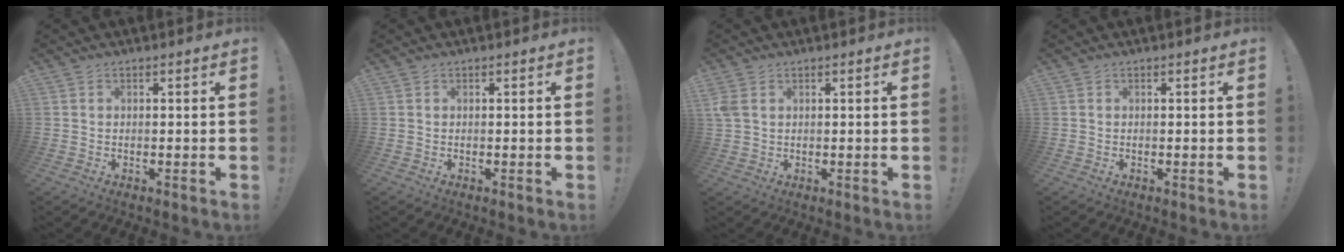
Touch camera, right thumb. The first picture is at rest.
{"total": 0.0}
{"total": 3.5, "force": [1.4, 2.4, 2.2], "torque": [-0.039, 0.001, 0.028]}
{"total": 0.0}